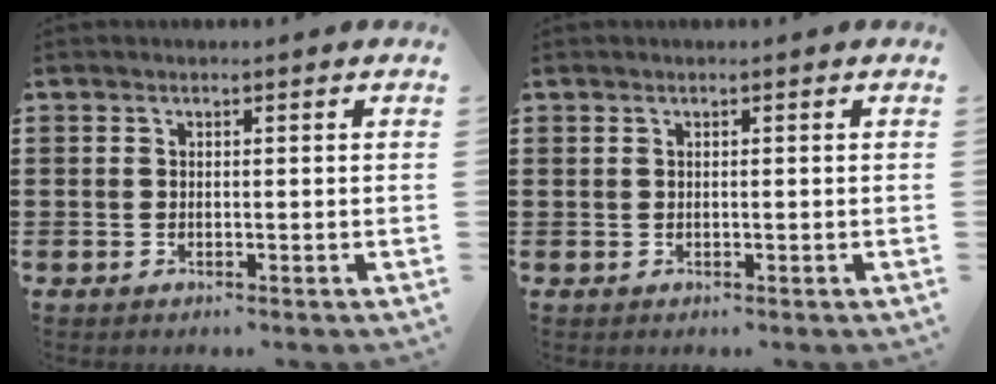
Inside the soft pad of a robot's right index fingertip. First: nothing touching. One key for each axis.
{"total": 0.0}